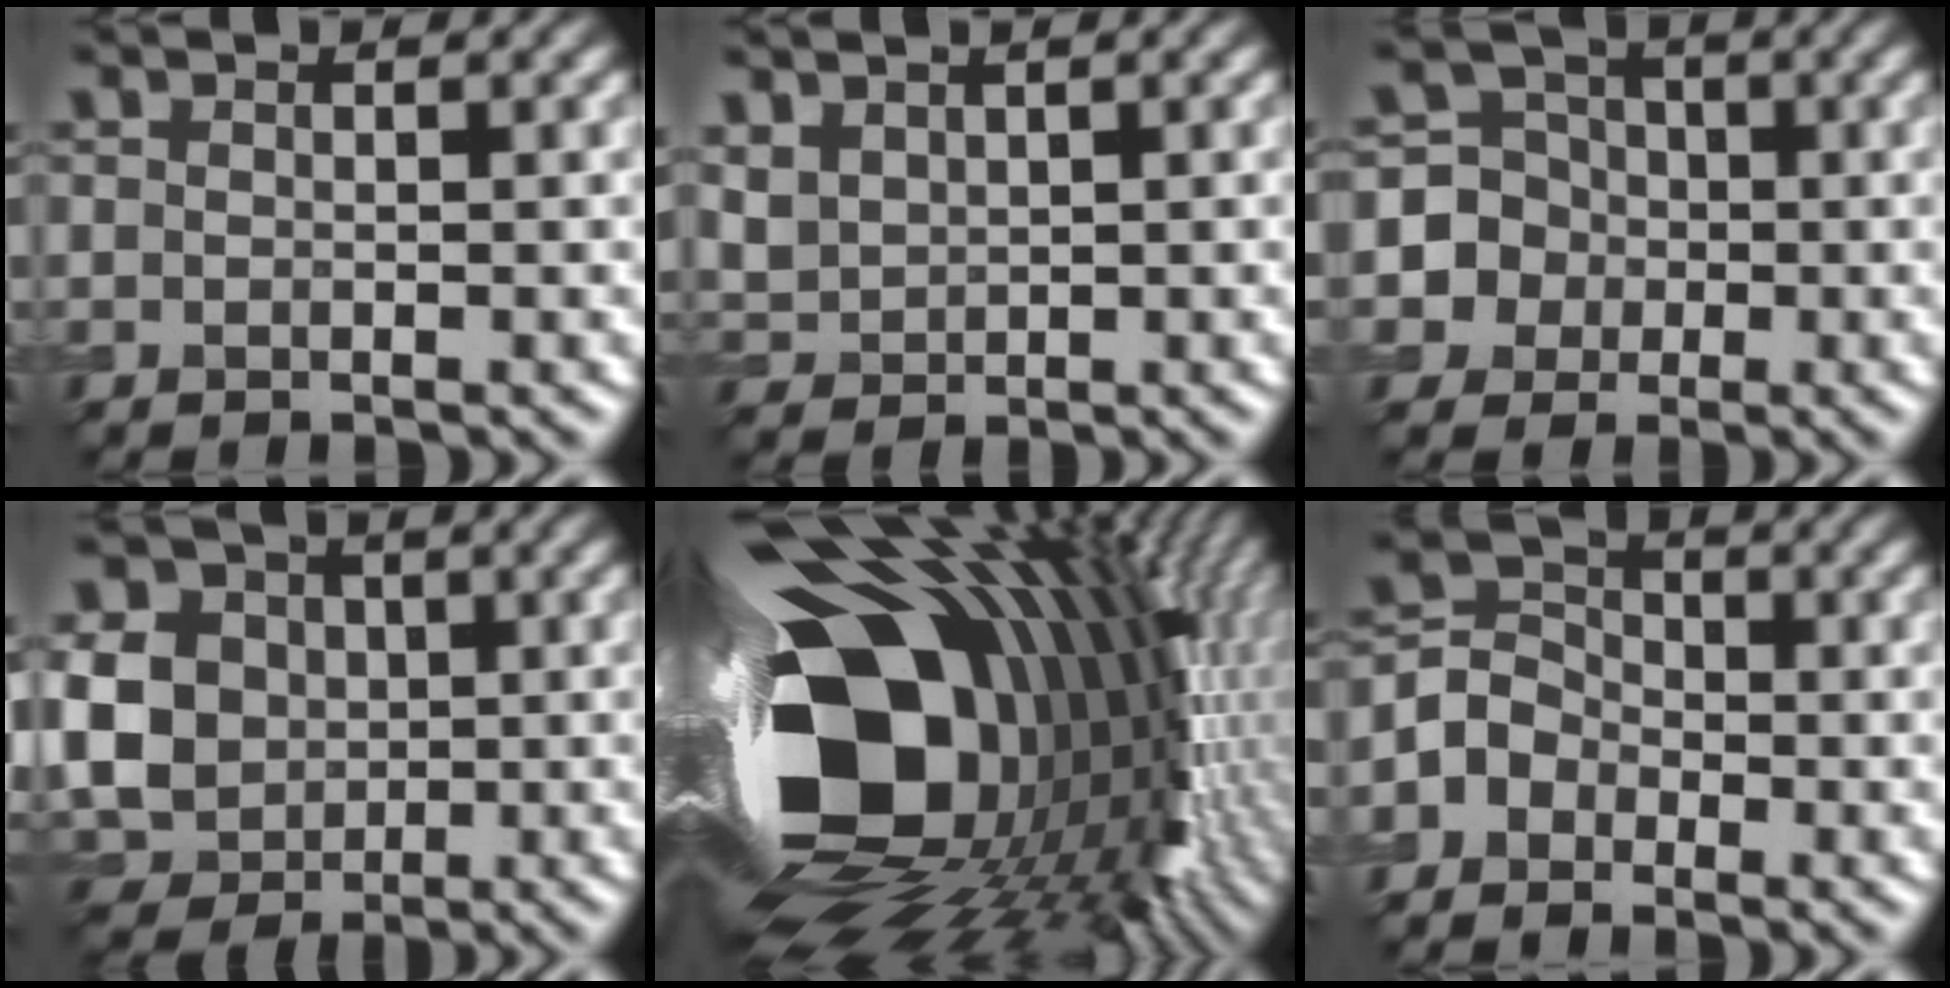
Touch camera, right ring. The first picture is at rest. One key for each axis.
{"total": 1.8, "fx": 1.4, "fy": 1.1, "fz": 0.3, "tx": -0.021, "ty": 0.010, "tz": 0.043}
{"total": 5.6, "fx": -1.0, "fy": 5.5, "fz": 0.0, "tx": 0.015, "ty": 0.032, "tz": -0.040}
{"total": 8.8, "fx": 0.5, "fy": 7.7, "fz": 4.3, "tx": -0.115, "ty": 0.015, "tz": -0.001}
{"total": 19.8, "fx": -0.4, "fy": 13.3, "fz": 14.6, "tx": -0.299, "ty": -0.055, "tz": 0.029}
{"total": 2.6, "fx": -1.6, "fy": 2.0, "fz": 0.2, "tx": -0.010, "ty": 0.018, "tz": -0.035}